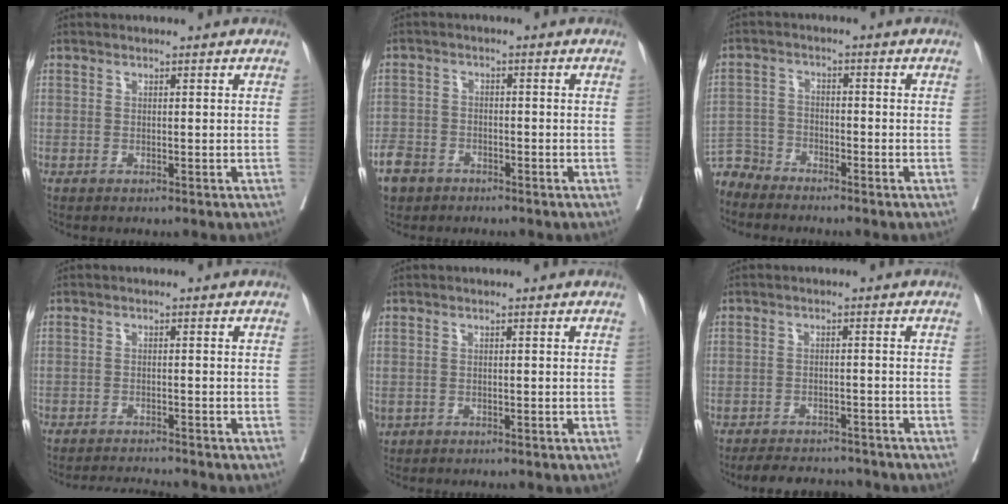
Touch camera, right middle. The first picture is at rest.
{"total": 5.4, "force": [-3.8, 3.6, 1.4], "torque": [-0.035, 0.002, -0.070]}
{"total": 4.7, "force": [-4.6, 1.0, -0.8], "torque": [0.018, -0.003, -0.092]}
{"total": 4.8, "force": [-4.7, -0.7, 0.9], "torque": [-0.008, -0.013, -0.073]}
{"total": 1.2, "force": [-0.5, 0.9, 0.5], "torque": [-0.014, 0.001, -0.003]}
{"total": 8.0, "force": [-7.4, 2.3, 2.0], "torque": [-0.024, 0.002, -0.099]}